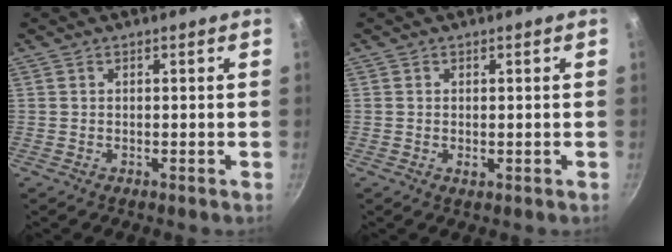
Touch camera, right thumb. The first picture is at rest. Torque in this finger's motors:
{"motor_torque": [-0.33, 0.03, -0.07, 0.22, 0.01]}